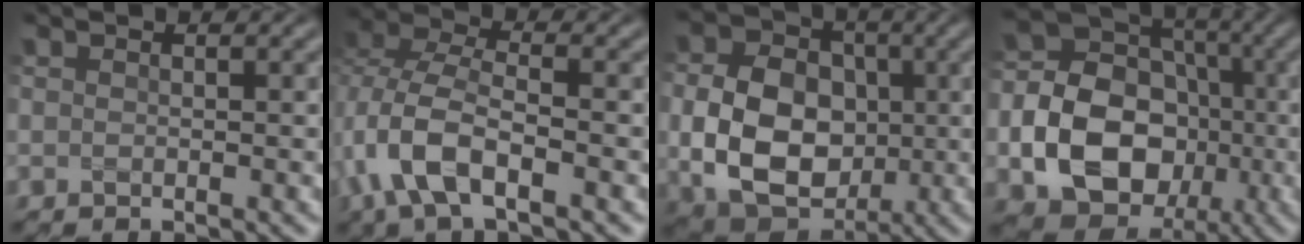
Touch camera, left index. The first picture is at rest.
{"total": 7.0, "force": [-2.3, 3.6, 5.5], "torque": [-0.127, 0.000, -0.052]}
{"total": 9.8, "force": [-0.7, 7.5, 6.2], "torque": [-0.122, -0.011, -0.016]}
{"total": 11.8, "force": [-2.7, 9.2, 6.9], "torque": [-0.122, -0.005, -0.062]}